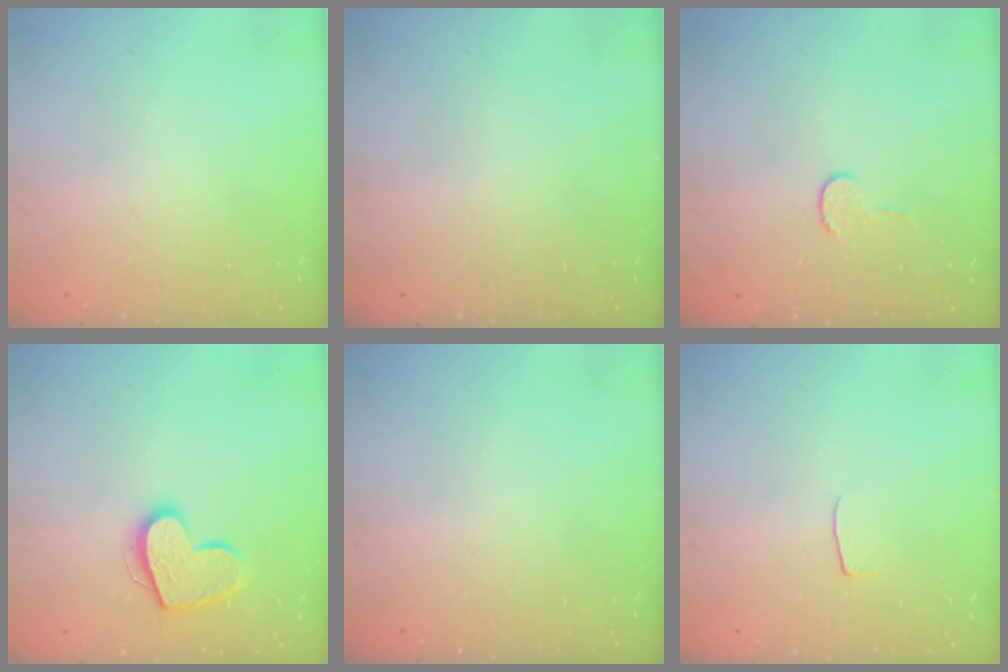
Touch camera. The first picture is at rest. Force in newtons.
{"total": 0.0}
{"total": 4.1, "press": 4.1, "slide": 0.4}
{"total": 14.6, "press": 14.6, "slide": 1.1}
{"total": 0.0}
{"total": 4.0, "press": 4.0, "slide": 0.2}